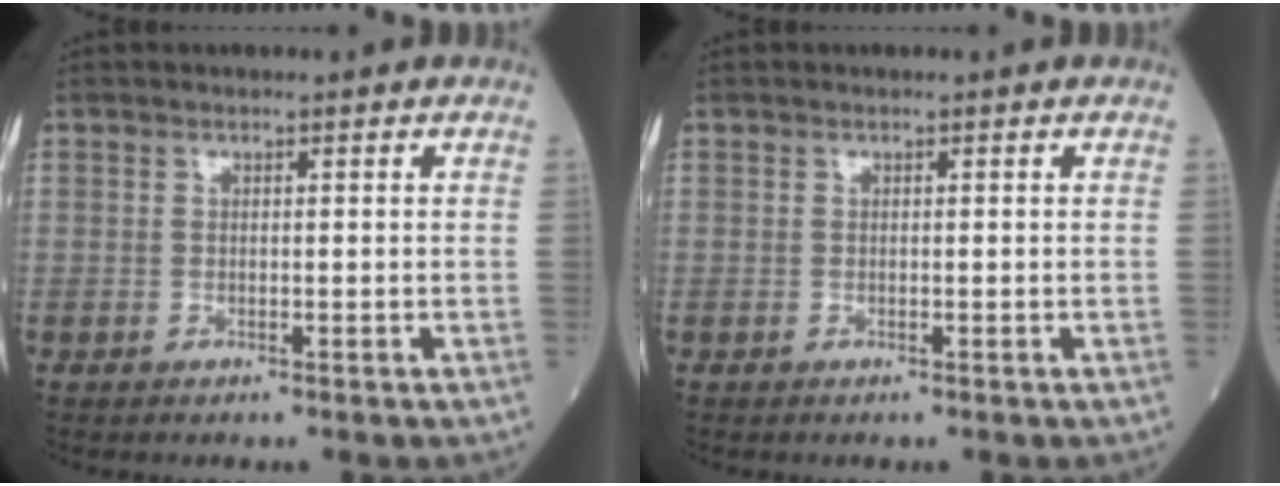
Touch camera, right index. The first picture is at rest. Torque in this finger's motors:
{"motor_torque": [0.00, 0.00, 0.00, -0.01]}